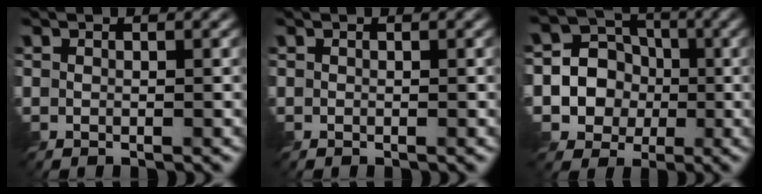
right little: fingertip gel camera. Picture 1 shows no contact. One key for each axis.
{"total": 0.0}
{"total": 7.9, "fx": -1.5, "fy": 7.4, "fz": 2.4, "tx": -0.048, "ty": 0.015, "tz": -0.049}